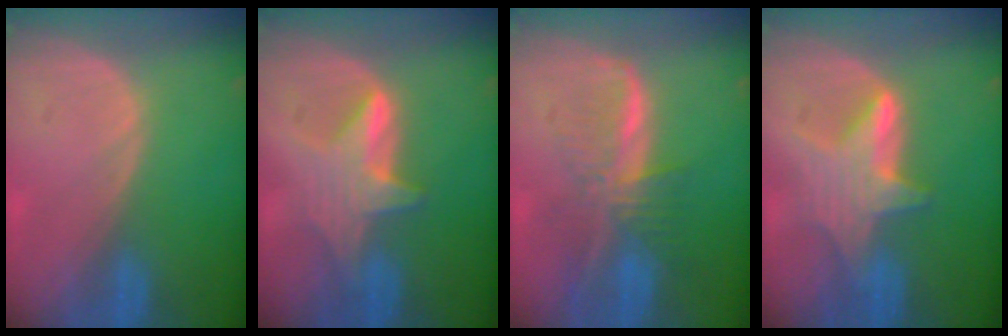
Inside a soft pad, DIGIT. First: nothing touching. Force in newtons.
{"total": 6.0, "press": 6.0, "slide": 0.7}
{"total": 8.2, "press": 6.9, "slide": 4.4}
{"total": 6.6, "press": 6.6, "slide": 0.2}